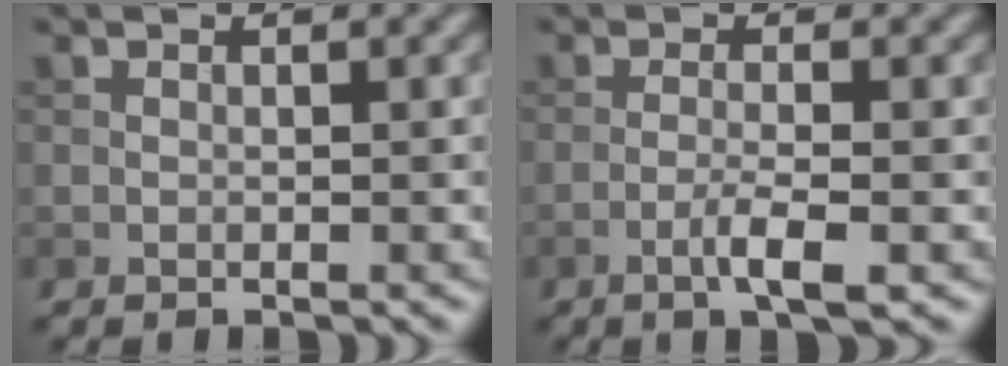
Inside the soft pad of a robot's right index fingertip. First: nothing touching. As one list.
[{"total": 3.1, "force": [-1.2, 0.4, 2.8], "torque": [-0.049, 0.005, -0.028]}]